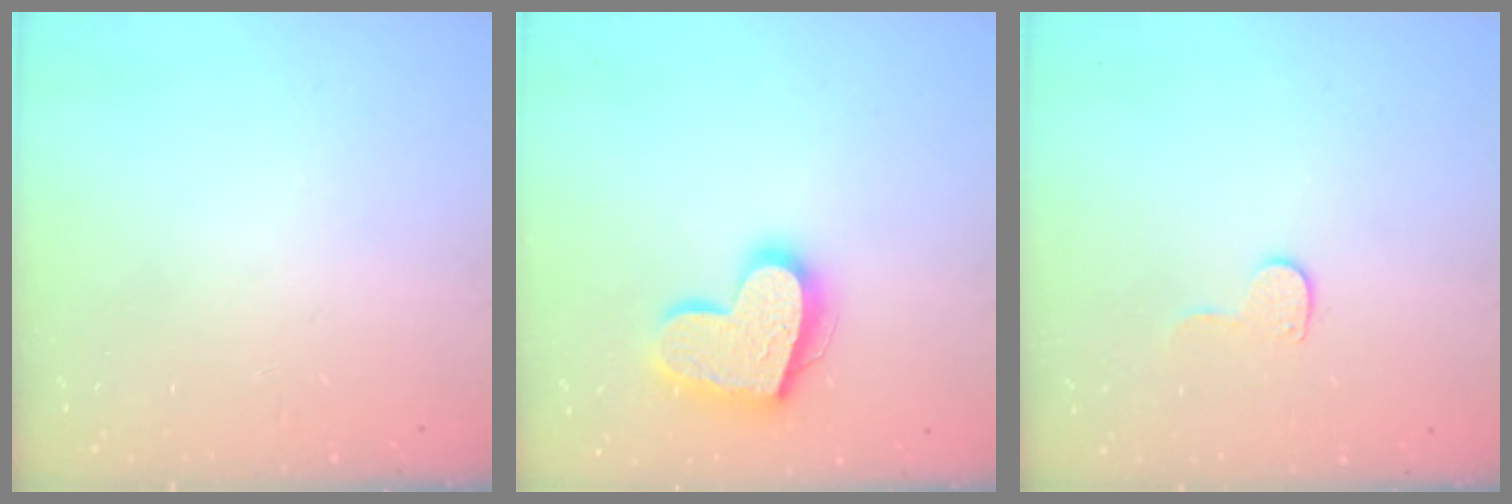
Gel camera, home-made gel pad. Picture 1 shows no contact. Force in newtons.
{"total": 17.6, "press": 17.6, "slide": 1.4}
{"total": 6.4, "press": 6.4, "slide": 0.5}